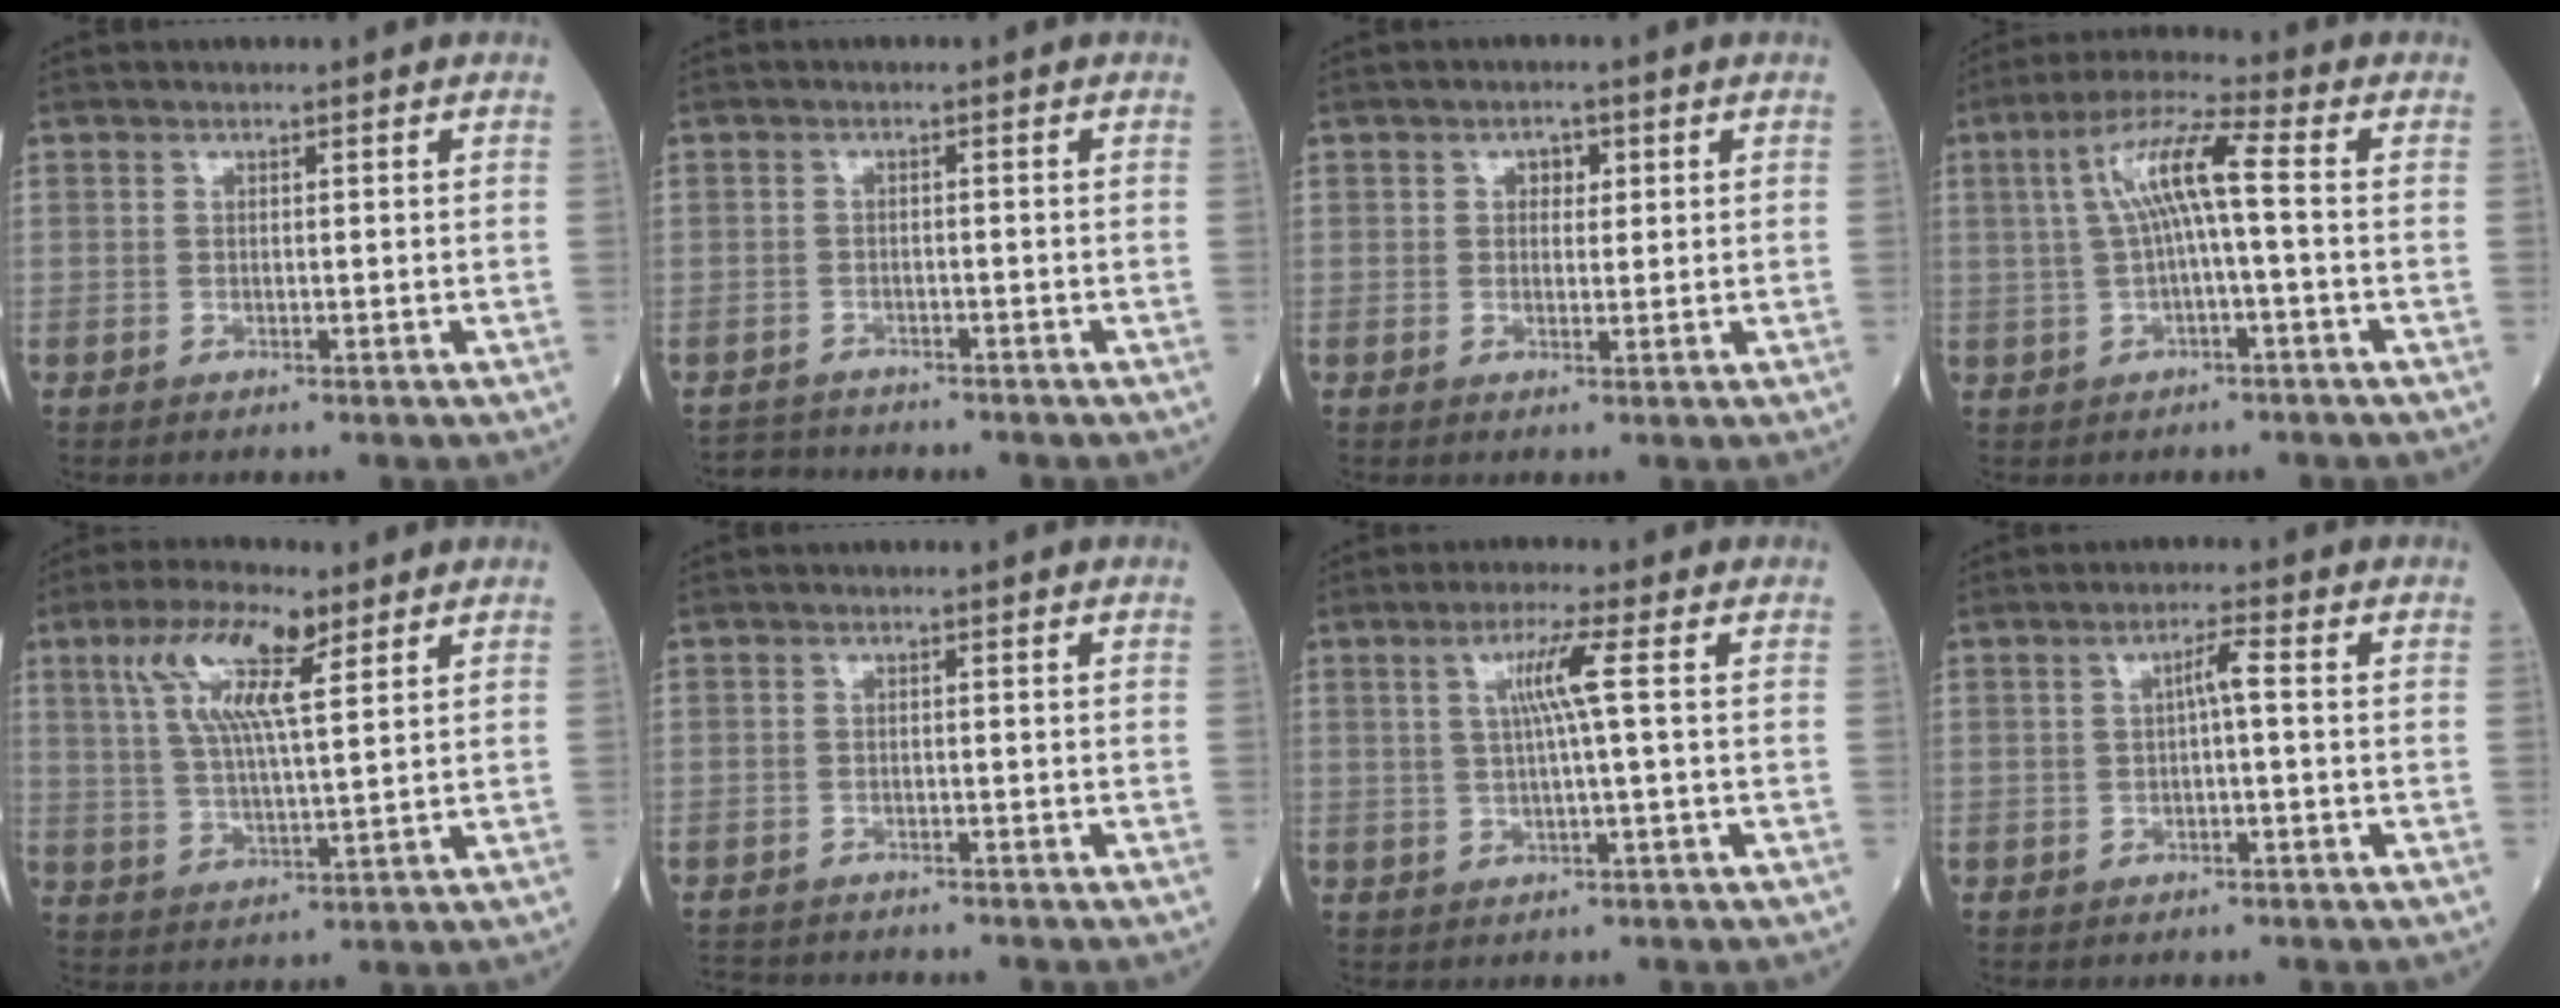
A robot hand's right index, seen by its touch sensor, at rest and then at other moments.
{"total": 3.0, "force": [-2.9, 0.4, -0.9], "torque": [0.015, -0.011, -0.052]}
{"total": 2.1, "force": [0.7, 1.4, 1.4], "torque": [-0.016, 0.006, 0.009]}
{"total": 8.4, "force": [0.7, 0.6, 8.4], "torque": [-0.161, 0.027, 0.012]}
{"total": 10.4, "force": [4.9, 1.7, 9.0], "torque": [-0.178, 0.015, 0.092]}
{"total": 5.8, "force": [-5.6, 1.4, 1.2], "torque": [-0.014, -0.006, -0.085]}
{"total": 4.8, "force": [0.9, -1.0, 4.6], "torque": [-0.091, 0.005, 0.019]}
{"total": 2.6, "force": [0.0, 0.2, 2.6], "torque": [-0.043, 0.007, 0.000]}